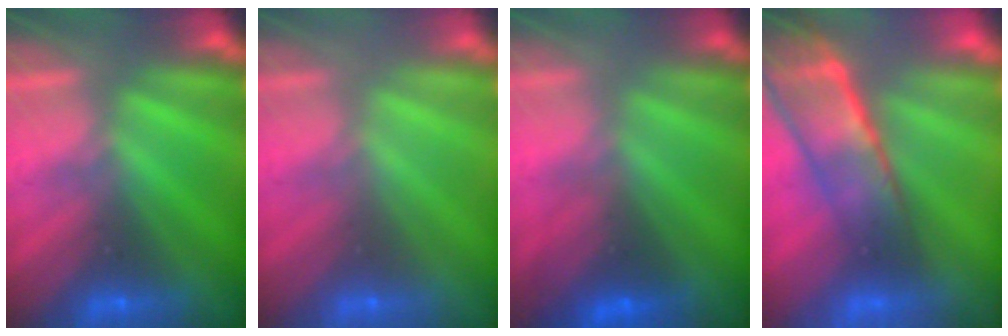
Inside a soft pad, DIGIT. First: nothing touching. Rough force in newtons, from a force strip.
{"total": 3.1}
{"total": 2.8}
{"total": 7.1}